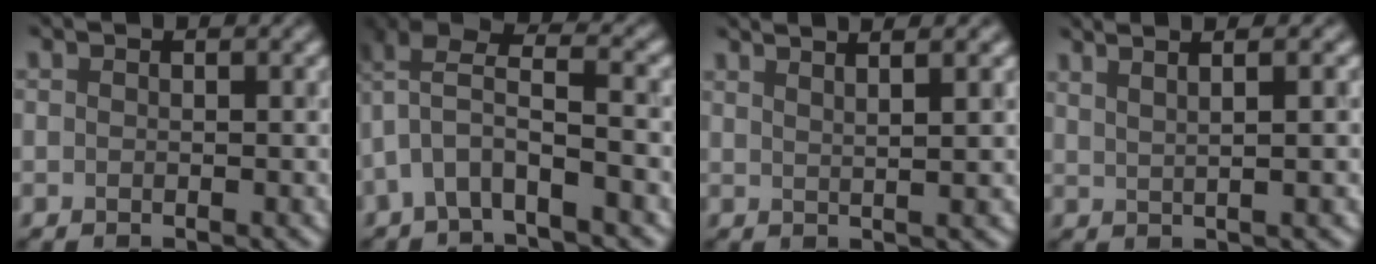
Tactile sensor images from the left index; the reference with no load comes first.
{"total": 4.9, "force": [-1.4, 1.7, 4.4], "torque": [-0.092, 0.019, -0.027]}
{"total": 5.1, "force": [3.6, 1.3, 3.4], "torque": [-0.029, 0.033, 0.028]}
{"total": 6.0, "force": [3.7, 2.1, 4.3], "torque": [-0.046, 0.044, 0.034]}